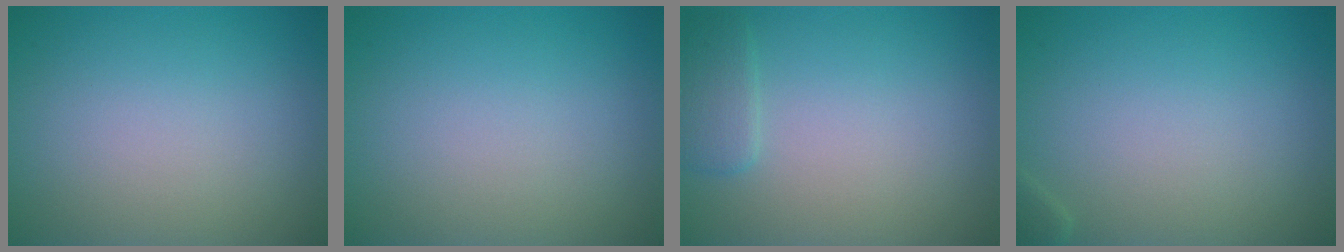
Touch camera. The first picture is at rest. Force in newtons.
{"total": 0.0}
{"total": 1.6, "press": 1.6, "slide": 0.1}
{"total": 0.6, "press": 0.6, "slide": 0.0}